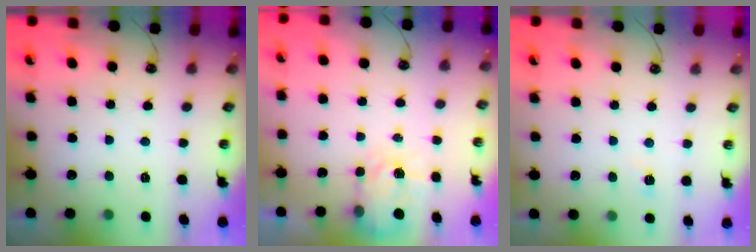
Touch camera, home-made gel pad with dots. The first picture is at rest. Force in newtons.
{"total": 3.9, "press": 3.8, "slide": 0.7}
{"total": 2.9, "press": 2.8, "slide": 0.5}